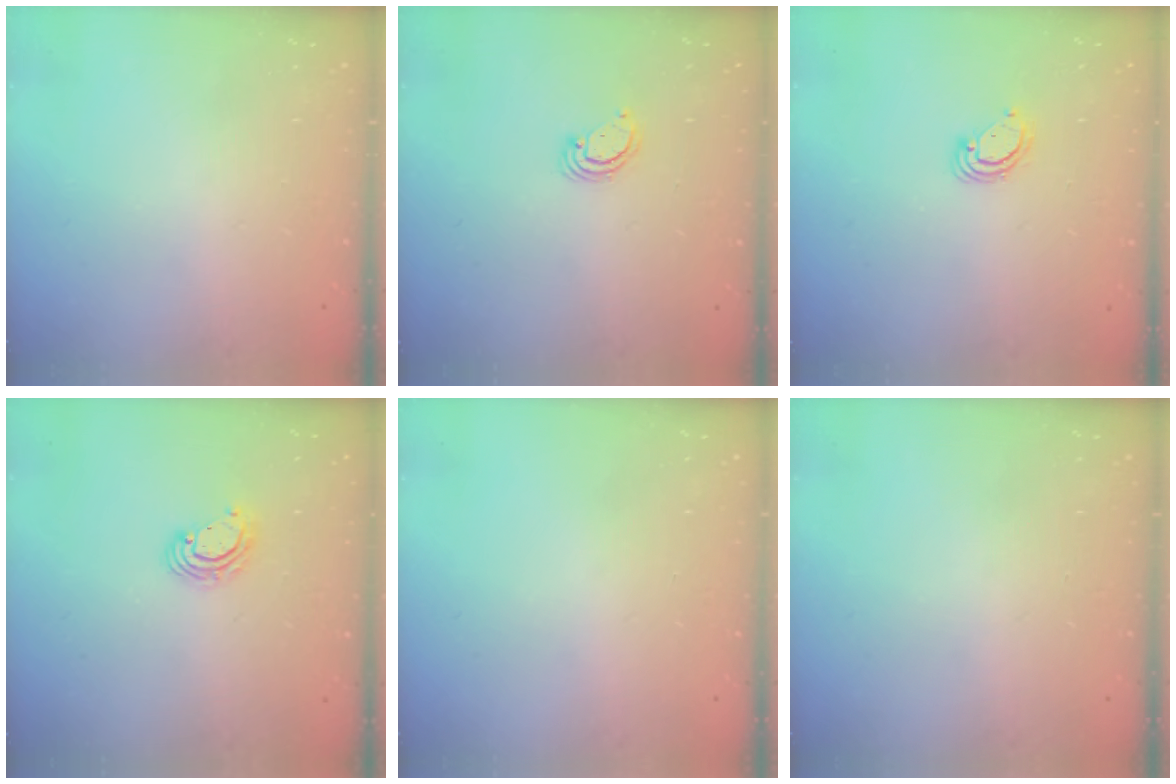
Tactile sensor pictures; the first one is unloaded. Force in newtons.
{"total": 2.3, "press": 2.3, "slide": 0.1}
{"total": 3.5, "press": 3.5, "slide": 0.1}
{"total": 4.6, "press": 4.6, "slide": 0.2}
{"total": 0.0}
{"total": 0.0}